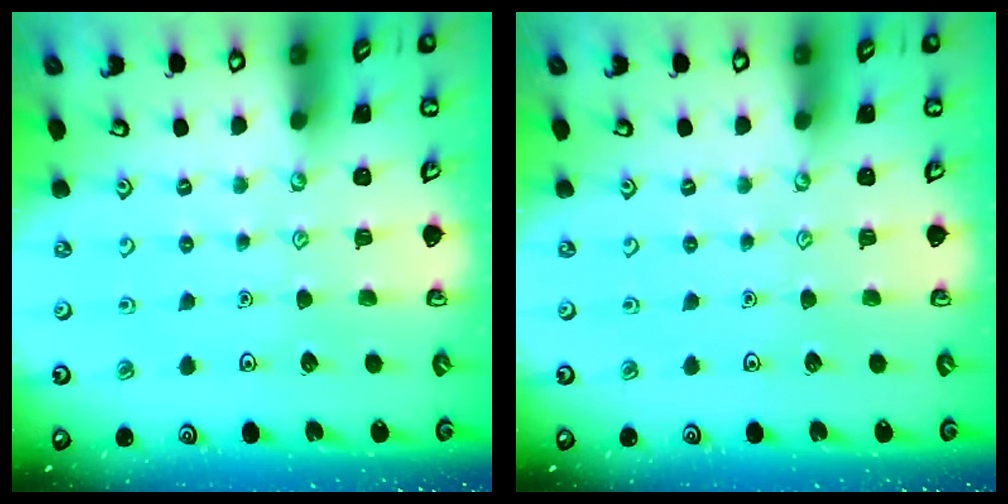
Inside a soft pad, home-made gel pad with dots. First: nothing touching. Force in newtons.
{"total": 0.0}